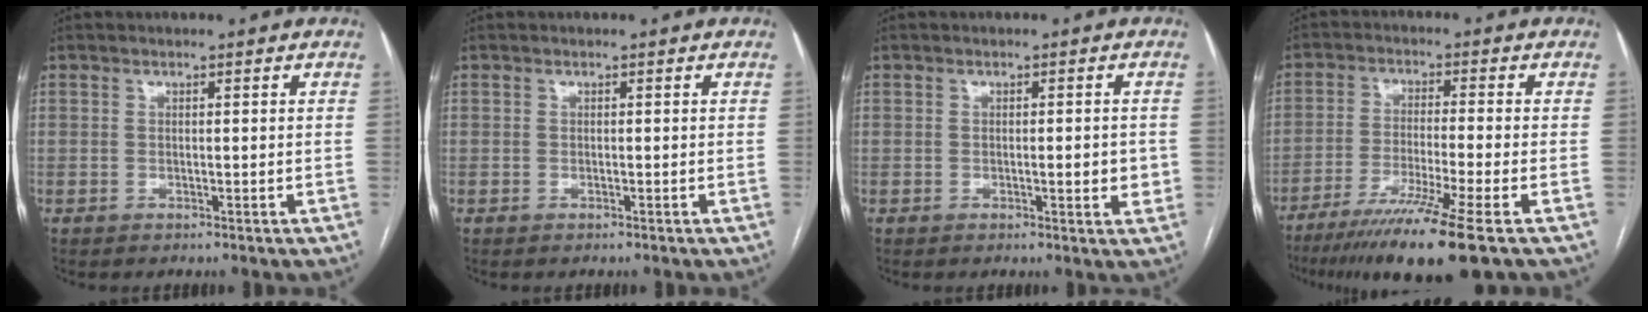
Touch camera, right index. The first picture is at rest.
{"total": 0.0}
{"total": 2.7, "force": [-0.2, 0.8, 2.6], "torque": [-0.035, -0.002, -0.002]}
{"total": 12.9, "force": [-8.6, -1.6, 9.5], "torque": [-0.167, -0.042, -0.142]}